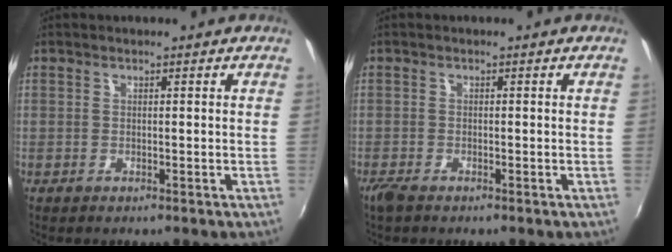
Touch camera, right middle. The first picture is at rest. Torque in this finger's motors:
{"motor_torque": [0.61, -0.59, 0.00, 0.05]}